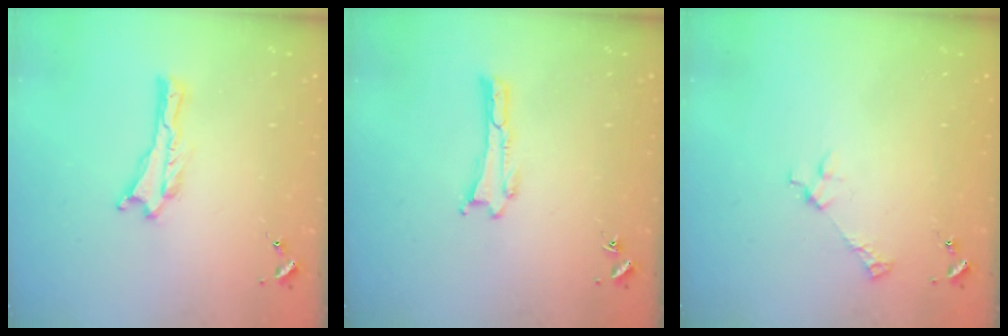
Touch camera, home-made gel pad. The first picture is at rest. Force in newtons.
{"total": 0.0}
{"total": 2.6, "press": 2.6, "slide": 0.3}